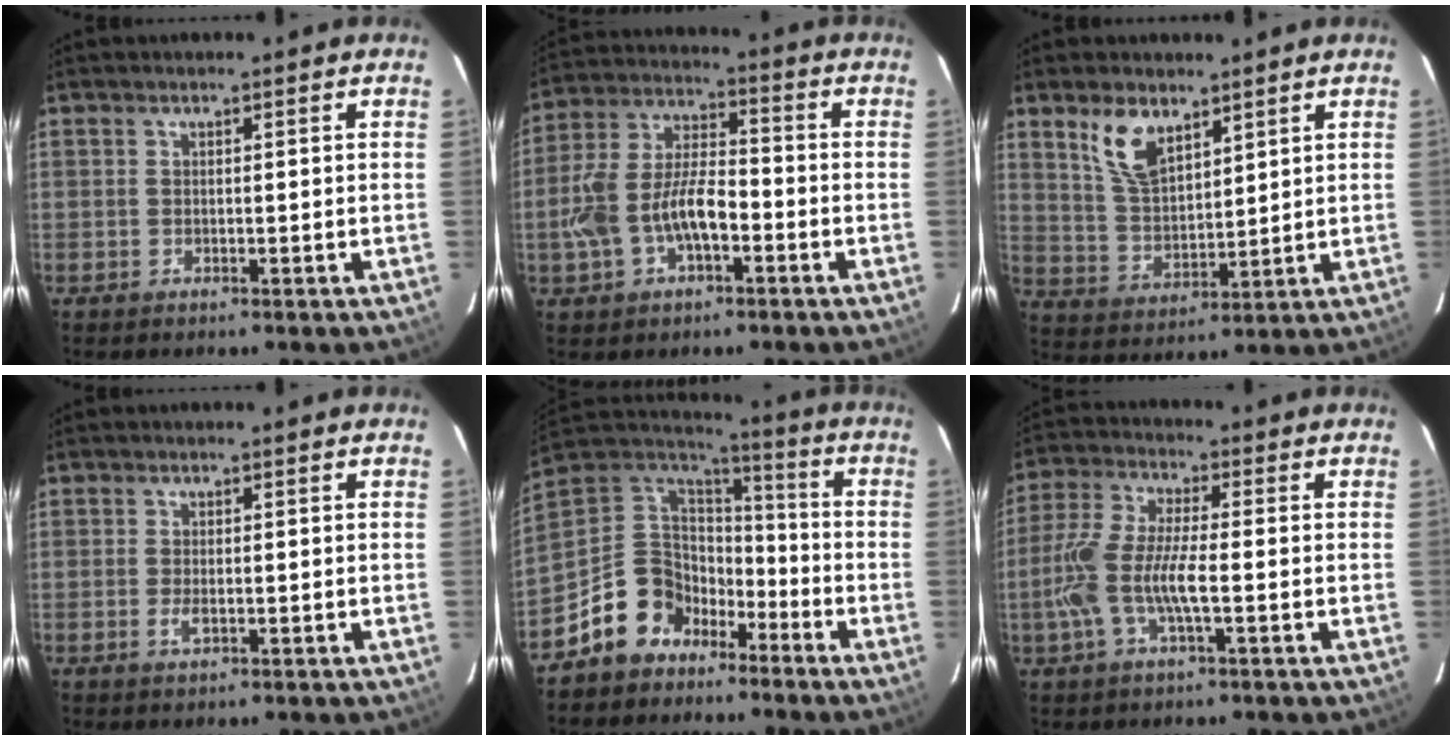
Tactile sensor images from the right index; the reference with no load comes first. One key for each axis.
{"total": 12.5, "fx": -4.0, "fy": 6.3, "fz": 10.1, "tx": -0.216, "ty": 0.013, "tz": -0.069}
{"total": 8.9, "fx": 5.7, "fy": 4.3, "fz": 5.3, "tx": -0.099, "ty": 0.007, "tz": 0.119}
{"total": 1.9, "fx": -0.6, "fy": 0.8, "fz": 1.6, "tx": -0.033, "ty": -0.003, "tz": -0.011}
{"total": 14.7, "fx": -9.3, "fy": 10.3, "fz": 5.0, "tx": -0.128, "ty": 0.031, "tz": -0.158}
{"total": 11.1, "fx": -2.7, "fy": 2.7, "fz": 10.4, "tx": -0.227, "ty": -0.001, "tz": -0.053}